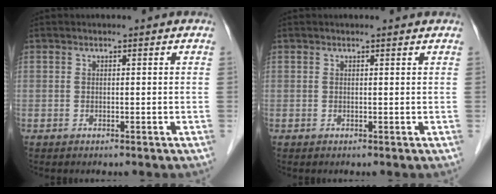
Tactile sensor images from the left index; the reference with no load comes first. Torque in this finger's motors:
{"motor_torque": [0.22, -0.10, 0.02, -0.01]}